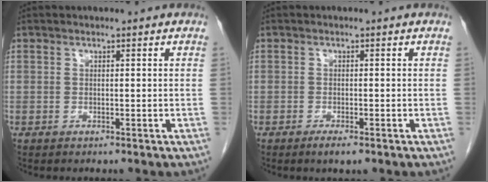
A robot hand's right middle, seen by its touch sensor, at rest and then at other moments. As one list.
[{"total": 1.8, "force": [-1.2, 0.4, 1.4], "torque": [-0.024, -0.003, -0.018]}]